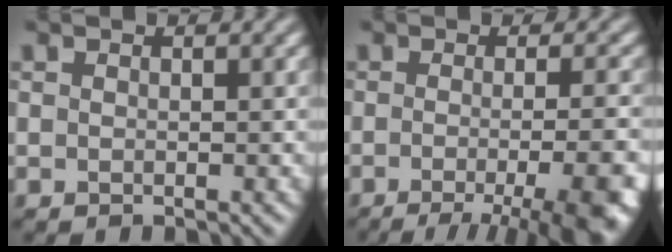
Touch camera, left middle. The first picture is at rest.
{"total": 10.3, "force": [-4.3, 3.5, 8.7], "torque": [-0.081, -0.009, -0.055]}